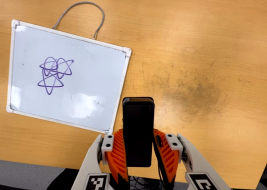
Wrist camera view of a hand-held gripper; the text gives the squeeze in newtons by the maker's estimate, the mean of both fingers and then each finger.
{"total": 4.6, "left": 3.2, "right": 6.0}